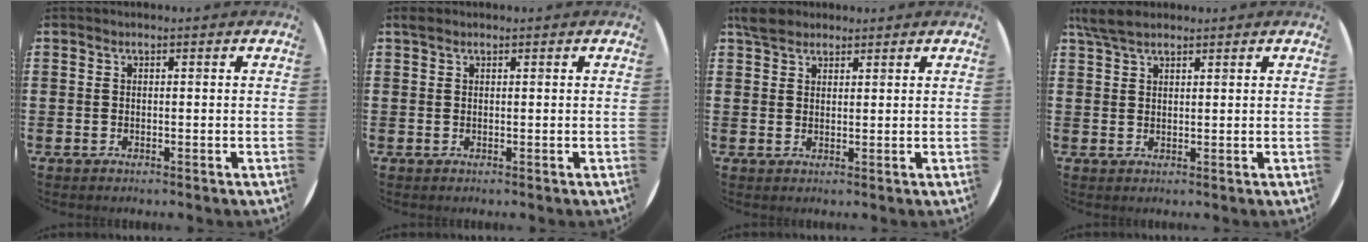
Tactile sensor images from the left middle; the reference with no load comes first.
{"total": 0.6, "force": [0.5, 0.3, 0.2], "torque": [0.003, -0.001, 0.008]}
{"total": 3.3, "force": [2.9, 1.5, 0.8], "torque": [-0.007, 0.000, 0.053]}
{"total": 4.0, "force": [3.2, 1.3, 2.1], "torque": [-0.048, 0.006, 0.060]}